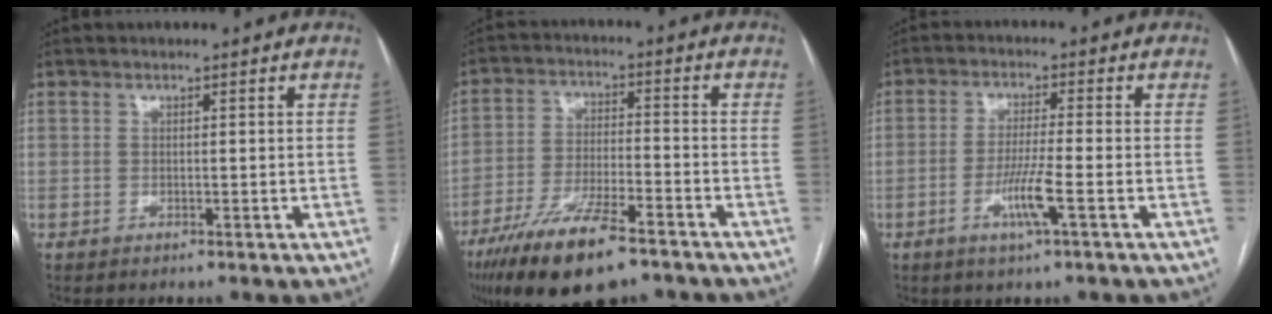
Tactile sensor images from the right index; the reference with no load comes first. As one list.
[{"total": 14.0, "force": [-9.6, 3.1, 9.7], "torque": [-0.186, -0.024, -0.169]}, {"total": 5.9, "force": [-2.3, -0.3, 5.4], "torque": [-0.103, -0.011, -0.045]}]